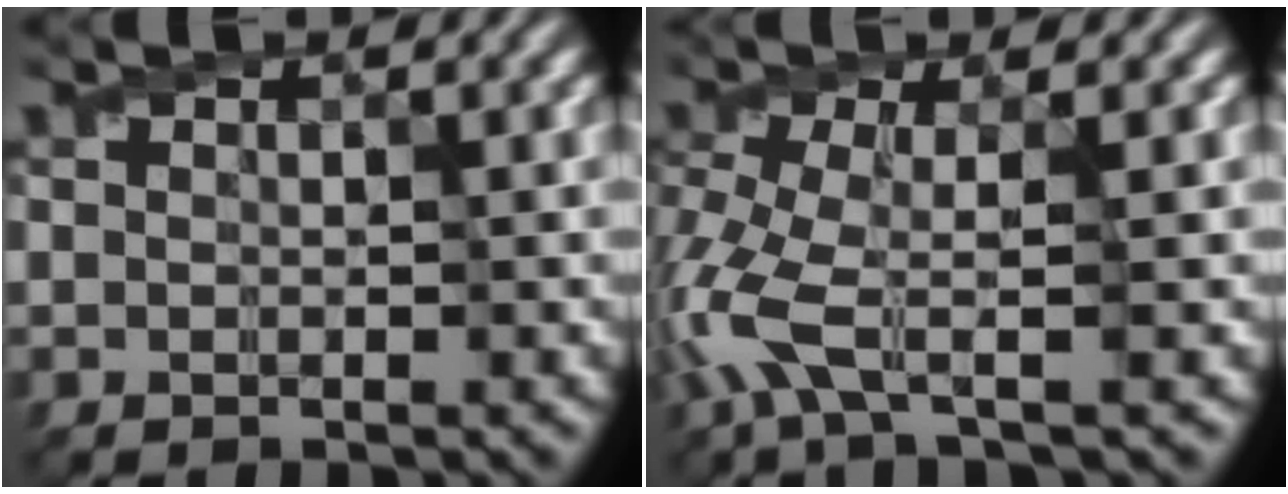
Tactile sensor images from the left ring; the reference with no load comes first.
{"total": 4.9, "force": [-2.4, 0.8, 4.2], "torque": [-0.120, -0.009, -0.054]}